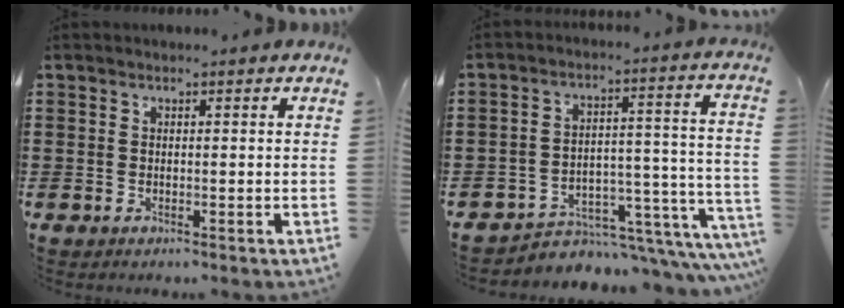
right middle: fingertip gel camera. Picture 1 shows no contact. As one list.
[{"total": 5.5, "force": [-4.6, 2.2, 1.9], "torque": [-0.034, -0.003, -0.084]}]